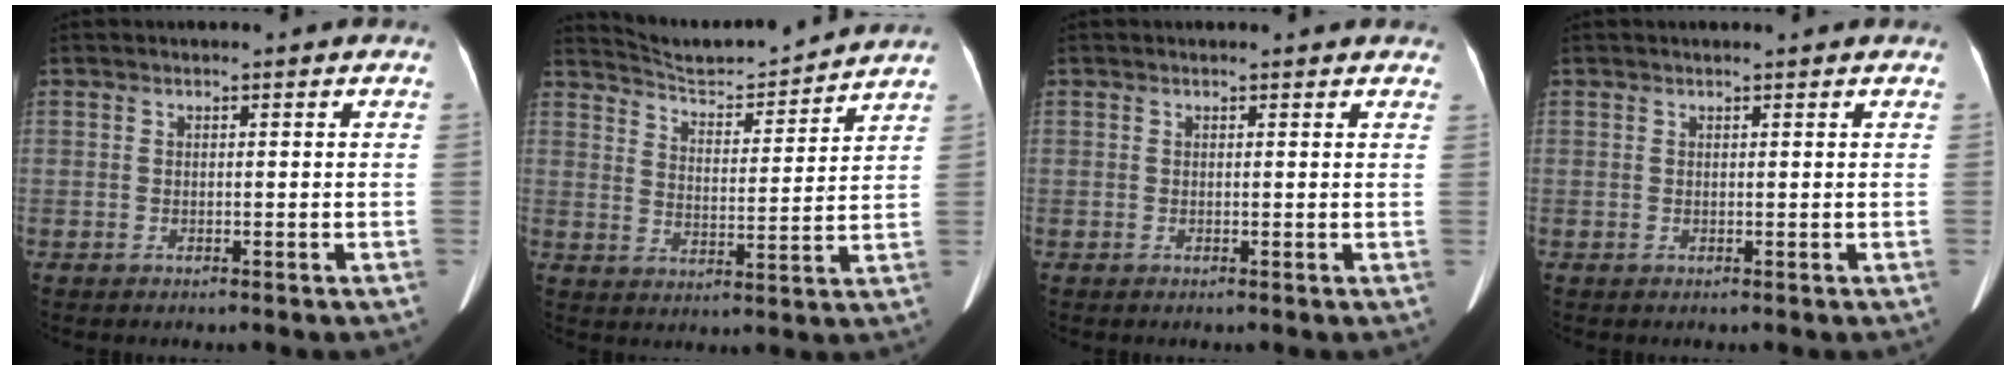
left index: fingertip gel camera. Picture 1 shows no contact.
{"total": 12.2, "force": [11.9, -0.1, 2.6], "torque": [-0.053, 0.002, 0.184]}
{"total": 4.4, "force": [4.1, 0.9, 1.5], "torque": [-0.017, 0.018, 0.035]}
{"total": 2.4, "force": [2.2, -0.1, 1.1], "torque": [-0.013, 0.016, 0.028]}